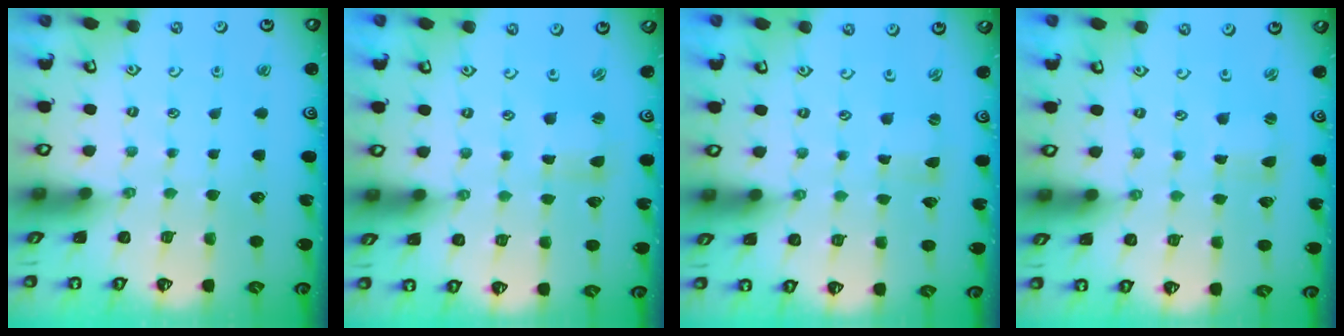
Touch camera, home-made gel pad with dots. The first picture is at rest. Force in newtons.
{"total": 1.2, "press": 1.2, "slide": 0.3}
{"total": 0.0}
{"total": 0.8, "press": 0.8, "slide": 0.0}